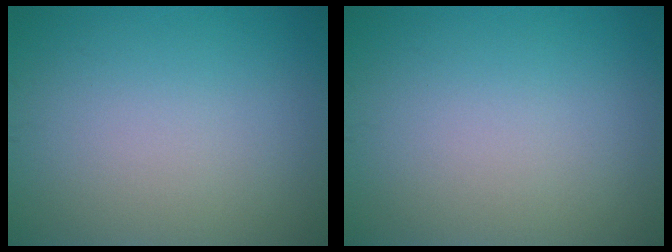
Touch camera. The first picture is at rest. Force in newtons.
{"total": 0.0}